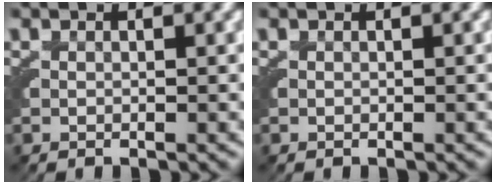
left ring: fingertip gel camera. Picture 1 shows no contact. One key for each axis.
{"total": 0.0}